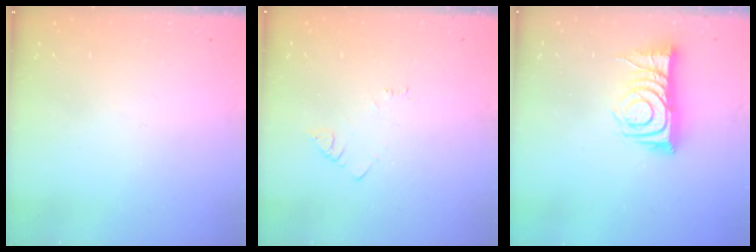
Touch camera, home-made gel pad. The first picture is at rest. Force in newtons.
{"total": 2.7, "press": 2.7, "slide": 0.4}
{"total": 11.9, "press": 11.9, "slide": 0.6}